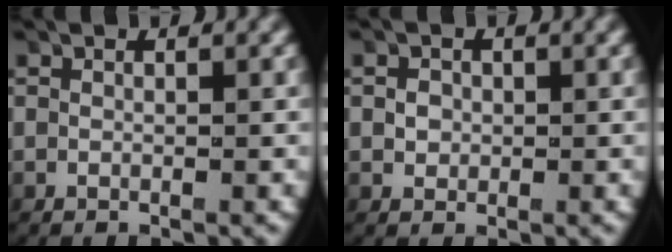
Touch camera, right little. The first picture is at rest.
{"total": 1.0, "force": [-0.1, 0.9, 0.5], "torque": [-0.013, 0.000, 0.001]}